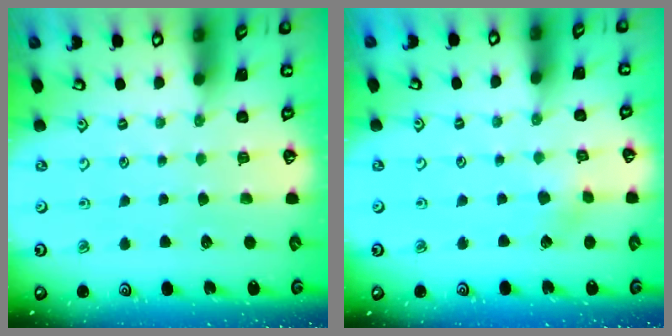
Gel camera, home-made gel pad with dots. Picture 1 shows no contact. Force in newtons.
{"total": 3.0, "press": 2.9, "slide": 0.6}